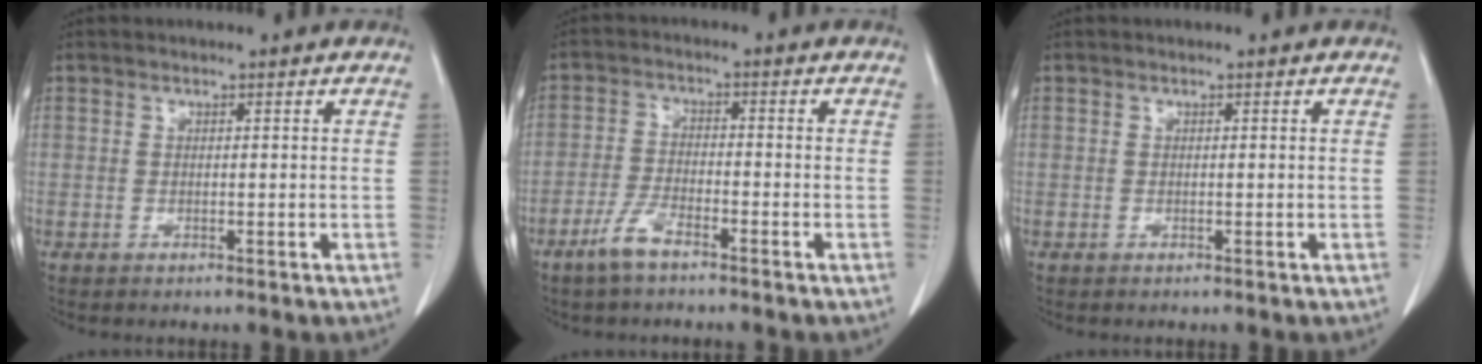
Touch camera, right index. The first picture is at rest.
{"total": 4.5, "force": [-3.4, 0.9, 2.9], "torque": [-0.065, -0.003, -0.067]}
{"total": 0.0}